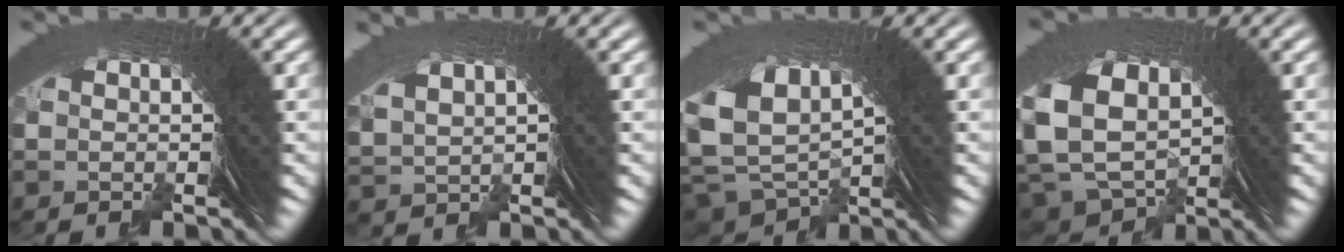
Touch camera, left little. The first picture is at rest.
{"total": 2.7, "force": [1.5, 1.8, 1.2], "torque": [-0.031, 0.001, 0.036]}
{"total": 7.7, "force": [1.5, 5.8, 4.9], "torque": [-0.129, -0.027, 0.043]}
{"total": 7.6, "force": [-0.6, 6.5, 3.9], "torque": [-0.112, -0.044, 0.012]}